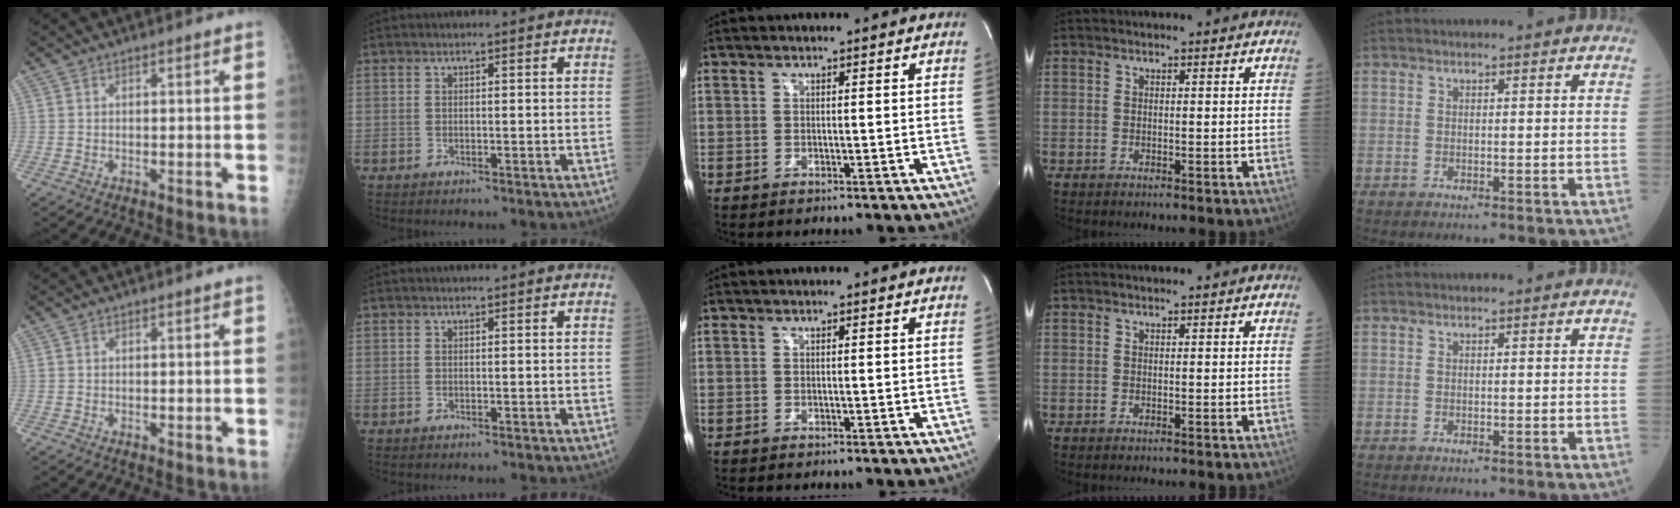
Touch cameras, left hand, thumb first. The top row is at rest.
{}